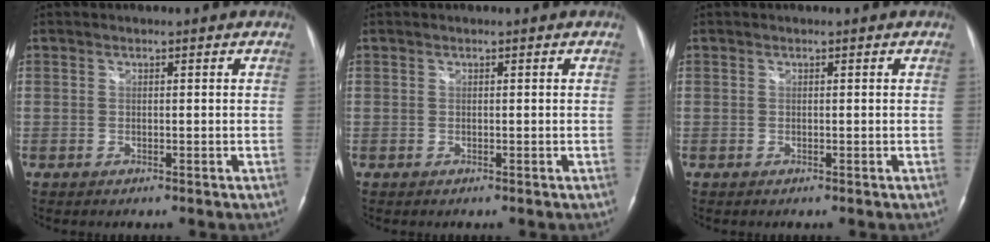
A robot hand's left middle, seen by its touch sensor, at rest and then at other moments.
{"total": 0.0}
{"total": 0.0}